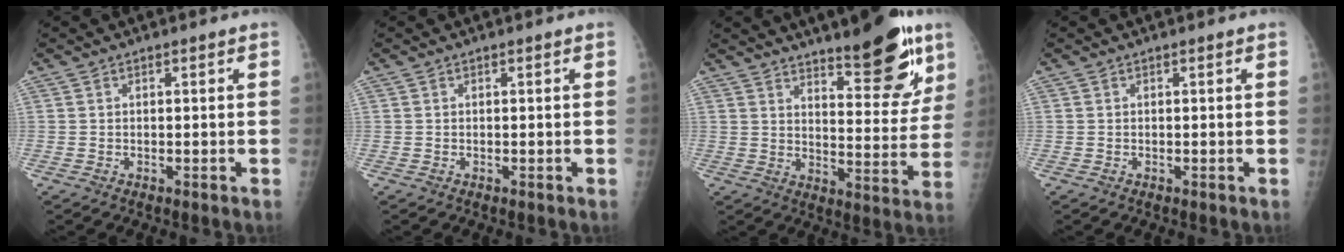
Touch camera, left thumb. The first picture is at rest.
{"total": 0.0}
{"total": 17.2, "force": [11.2, 5.2, 12.0], "torque": [-0.123, -0.065, 0.165]}
{"total": 0.0}